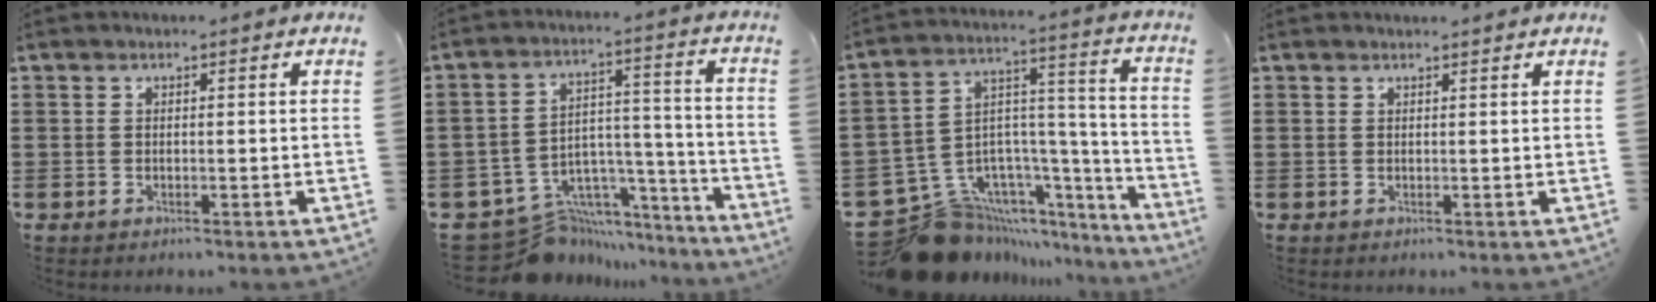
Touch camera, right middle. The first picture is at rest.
{"total": 10.5, "force": [-7.7, 6.8, 2.3], "torque": [-0.056, 0.005, -0.132]}
{"total": 12.8, "force": [-9.7, 7.7, 3.2], "torque": [-0.093, 0.012, -0.173]}
{"total": 0.7, "force": [0.7, -0.2, 0.1], "torque": [-0.002, -0.003, 0.014]}